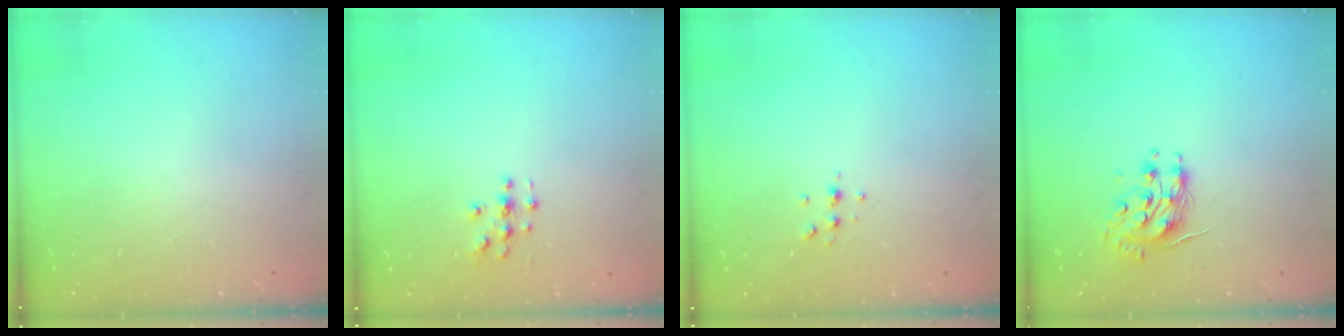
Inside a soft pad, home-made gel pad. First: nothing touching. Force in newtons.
{"total": 3.0, "press": 3.0, "slide": 0.3}
{"total": 4.7, "press": 4.6, "slide": 1.0}
{"total": 8.5, "press": 8.4, "slide": 0.5}